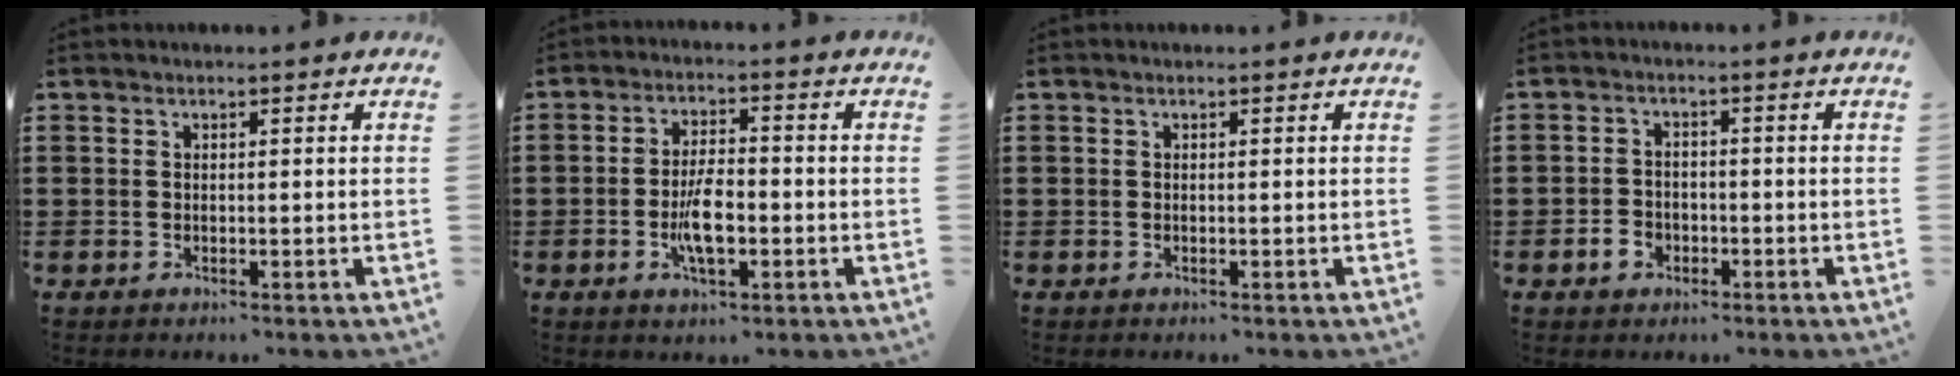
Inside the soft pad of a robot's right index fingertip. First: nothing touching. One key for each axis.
{"total": 6.2, "fx": -1.6, "fy": 2.1, "fz": 5.6, "tx": -0.115, "ty": -0.004, "tz": -0.031}
{"total": 0.0}
{"total": 2.8, "fx": -1.4, "fy": 2.2, "fz": 1.1, "tx": -0.024, "ty": 0.004, "tz": -0.029}